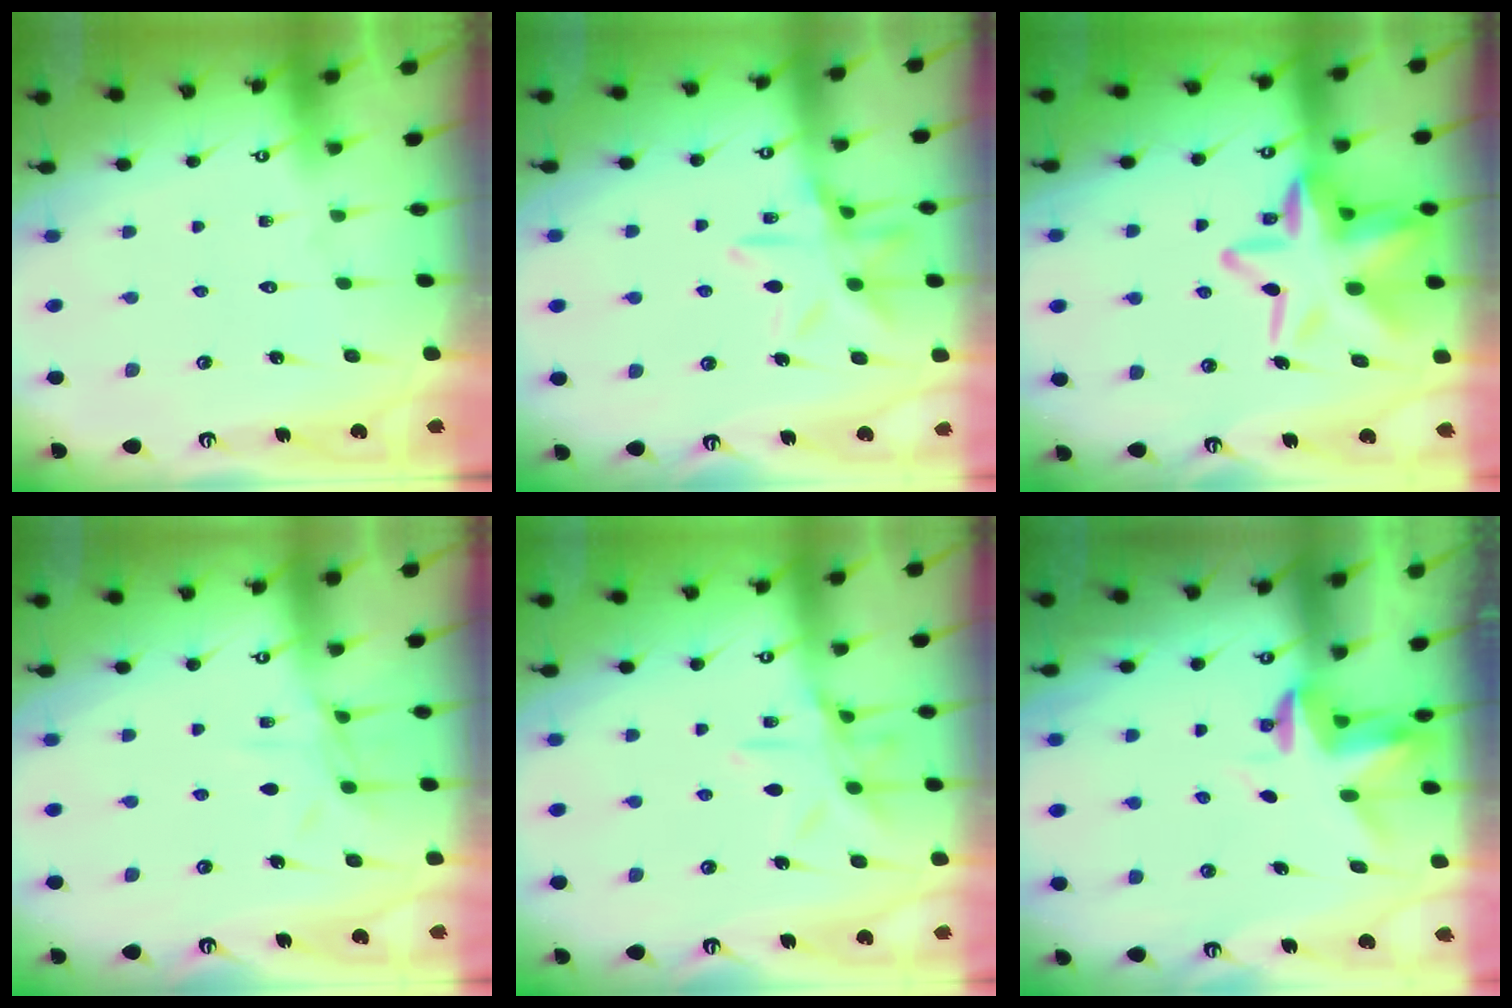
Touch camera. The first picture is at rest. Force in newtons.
{"total": 12.1, "press": 12.0, "slide": 0.9}
{"total": 17.9, "press": 17.8, "slide": 2.1}
{"total": 7.9, "press": 7.9, "slide": 0.5}
{"total": 10.9, "press": 10.9, "slide": 0.8}
{"total": 3.2, "press": 3.2, "slide": 0.3}